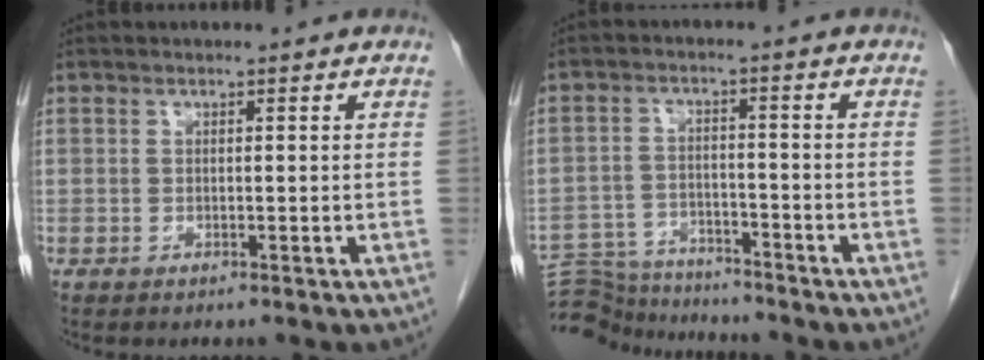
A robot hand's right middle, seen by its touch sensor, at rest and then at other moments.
{"total": 9.5, "force": [-9.3, 1.4, 0.5], "torque": [-0.009, 0.013, -0.154]}